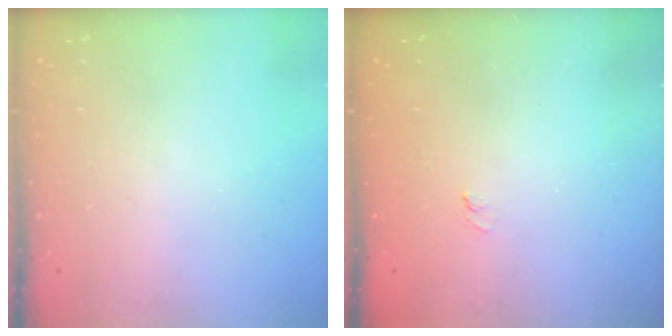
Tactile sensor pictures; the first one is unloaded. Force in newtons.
{"total": 1.2, "press": 0.5, "slide": 1.1}